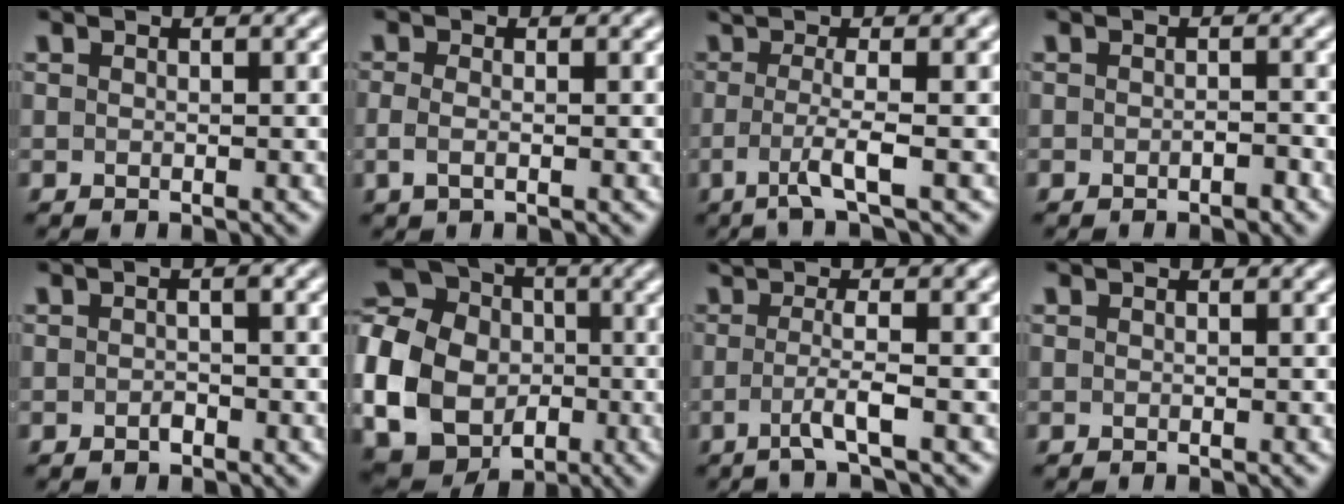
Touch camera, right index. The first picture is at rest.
{"total": 1.5, "force": [-0.7, 0.0, 1.3], "torque": [-0.030, -0.012, -0.004]}
{"total": 3.8, "force": [-0.7, -0.5, 3.7], "torque": [-0.067, -0.002, -0.008]}
{"total": 0.8, "force": [-0.7, 0.1, 0.3], "torque": [-0.005, 0.000, -0.012]}
{"total": 0.9, "force": [-0.6, 0.1, 0.6], "torque": [-0.008, 0.000, -0.007]}
{"total": 16.8, "force": [-0.2, 14.4, 8.6], "torque": [-0.192, -0.040, -0.009]}
{"total": 3.4, "force": [-0.9, -1.0, 3.1], "torque": [-0.053, 0.002, -0.014]}
{"total": 0.0}